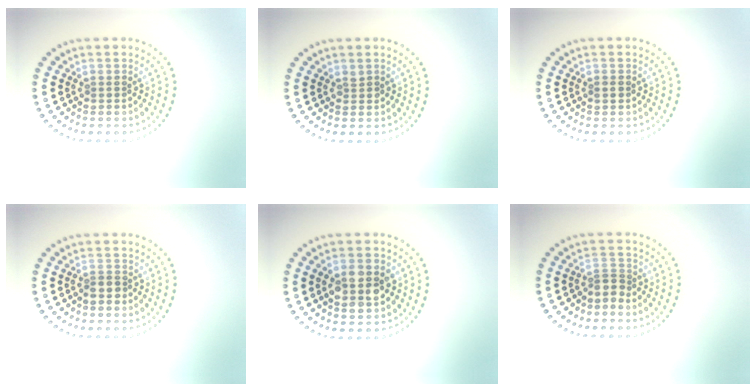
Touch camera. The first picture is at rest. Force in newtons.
{"total": 0.5, "press": 0.5, "slide": 0.1}
{"total": 1.0, "press": 0.9, "slide": 0.2}
{"total": 1.5, "press": 1.3, "slide": 0.8}
{"total": 4.5, "press": 4.5, "slide": 0.2}
{"total": 1.6, "press": 1.1, "slide": 1.2}